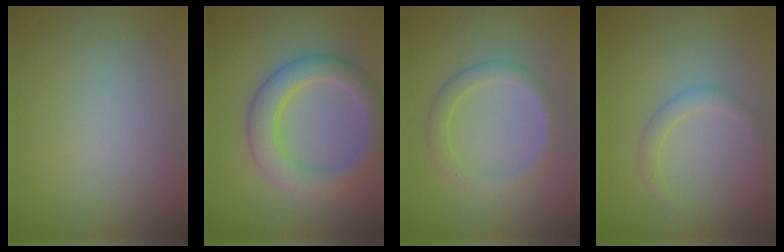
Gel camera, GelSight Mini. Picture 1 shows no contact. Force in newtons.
{"total": 5.4, "press": 5.4, "slide": 0.2}
{"total": 2.3, "press": 2.3, "slide": 0.1}
{"total": 1.5, "press": 1.5, "slide": 0.1}